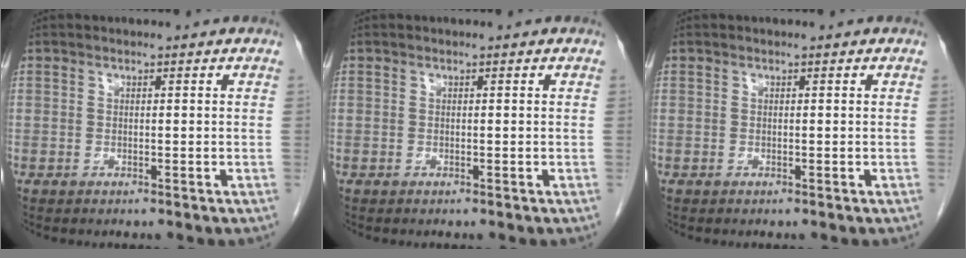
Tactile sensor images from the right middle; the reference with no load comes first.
{"total": 0.0}
{"total": 0.0}